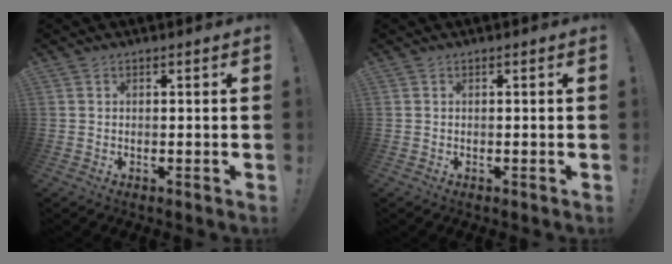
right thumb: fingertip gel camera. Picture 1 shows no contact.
{"total": 0.0}